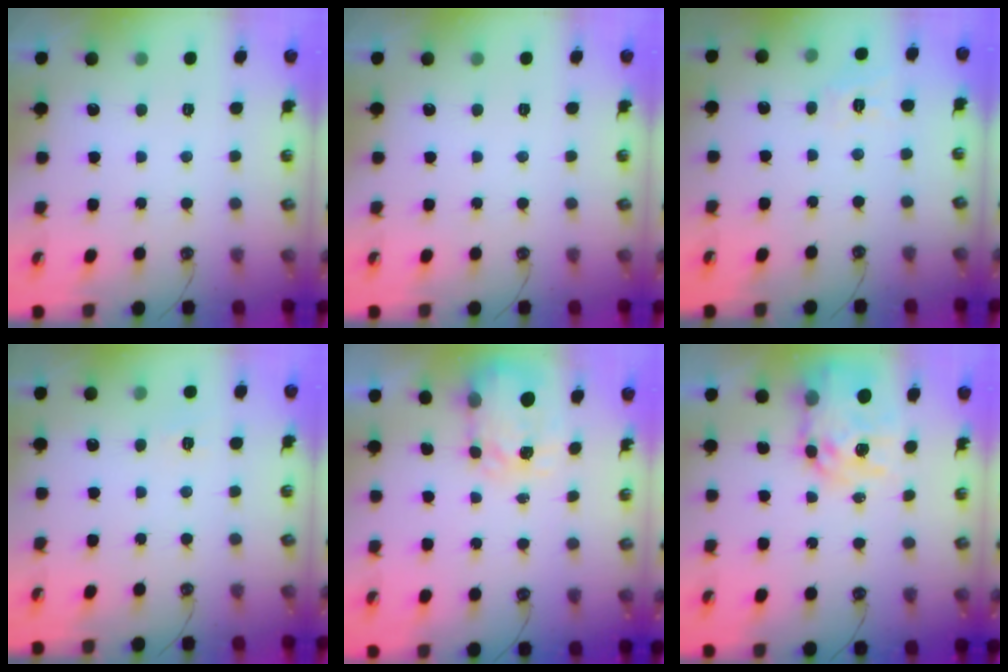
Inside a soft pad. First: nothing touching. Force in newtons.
{"total": 0.0}
{"total": 4.8, "press": 4.8, "slide": 0.3}
{"total": 6.0, "press": 6.0, "slide": 0.7}
{"total": 3.8, "press": 3.8, "slide": 0.6}
{"total": 12.3, "press": 12.3, "slide": 1.0}